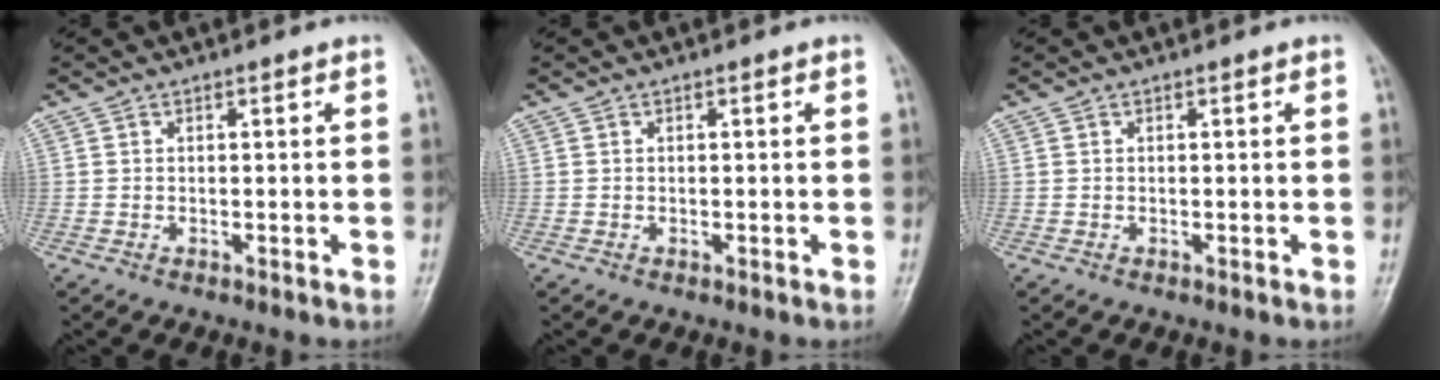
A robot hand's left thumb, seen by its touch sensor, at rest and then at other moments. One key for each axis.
{"total": 0.0}
{"total": 0.0}